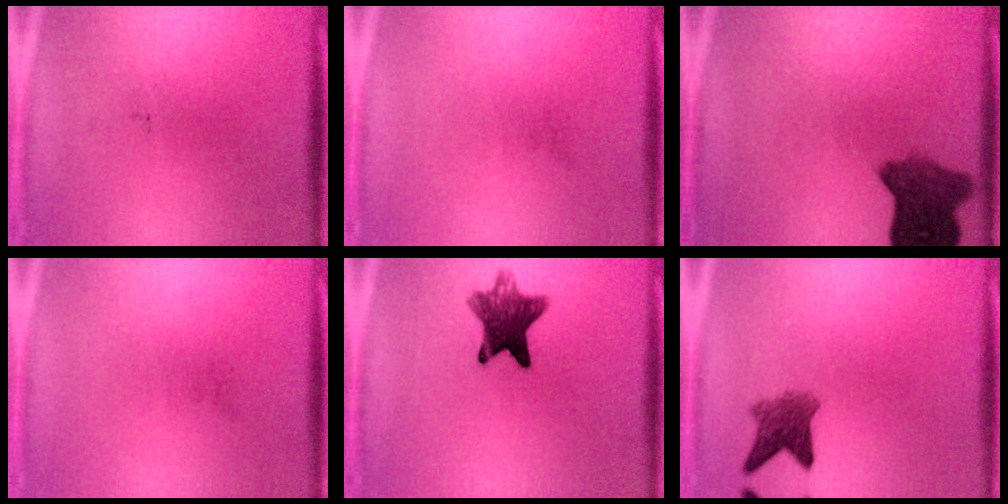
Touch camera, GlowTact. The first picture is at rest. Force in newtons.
{"total": 0.0}
{"total": 7.3}
{"total": 0.0}
{"total": 8.9}
{"total": 4.1}